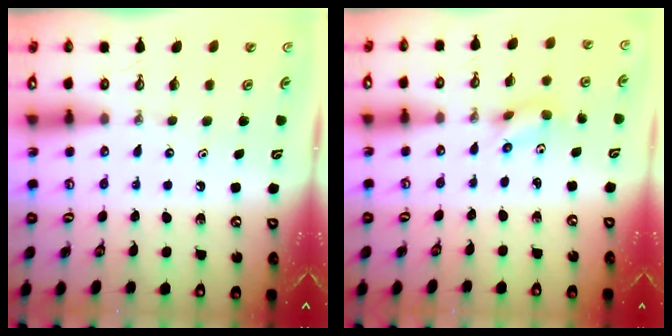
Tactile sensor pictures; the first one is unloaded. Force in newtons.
{"total": 1.9, "press": 1.7, "slide": 0.7}